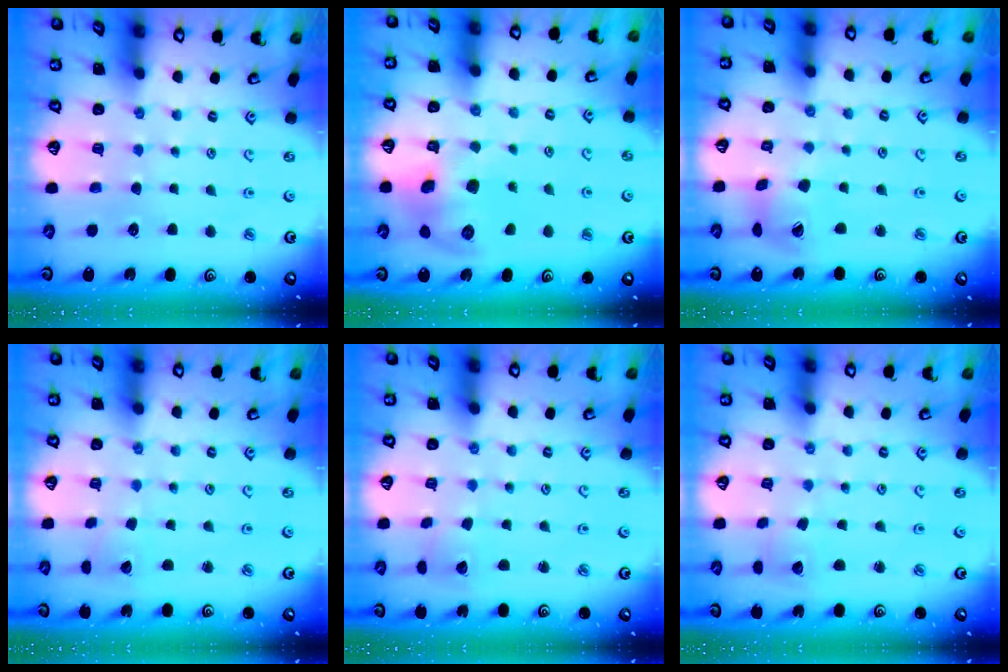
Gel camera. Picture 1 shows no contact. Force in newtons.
{"total": 12.3, "press": 12.1, "slide": 2.0}
{"total": 8.8, "press": 8.7, "slide": 1.2}
{"total": 2.1, "press": 2.1, "slide": 0.1}
{"total": 2.3, "press": 2.3, "slide": 0.3}
{"total": 1.8, "press": 1.8, "slide": 0.1}